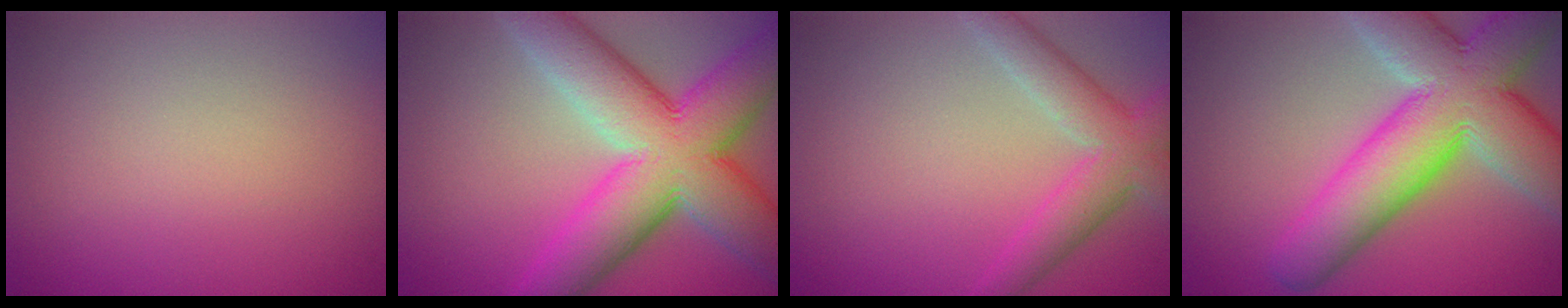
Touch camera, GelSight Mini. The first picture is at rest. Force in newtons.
{"total": 13.2, "press": 13.2, "slide": 0.4}
{"total": 4.7, "press": 4.7, "slide": 0.2}
{"total": 12.4, "press": 12.3, "slide": 1.2}